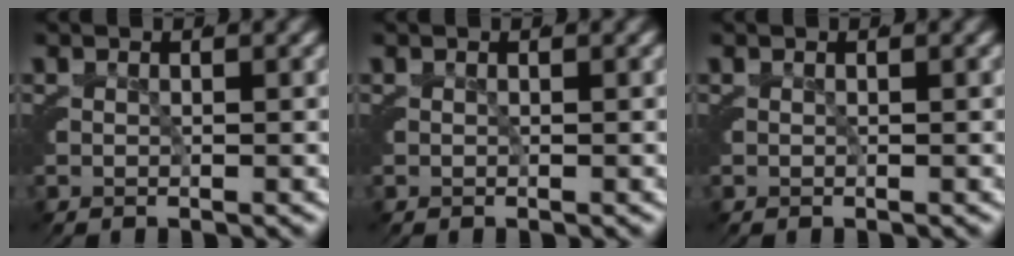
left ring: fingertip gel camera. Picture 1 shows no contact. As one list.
[{"total": 0.0}, {"total": 0.0}]